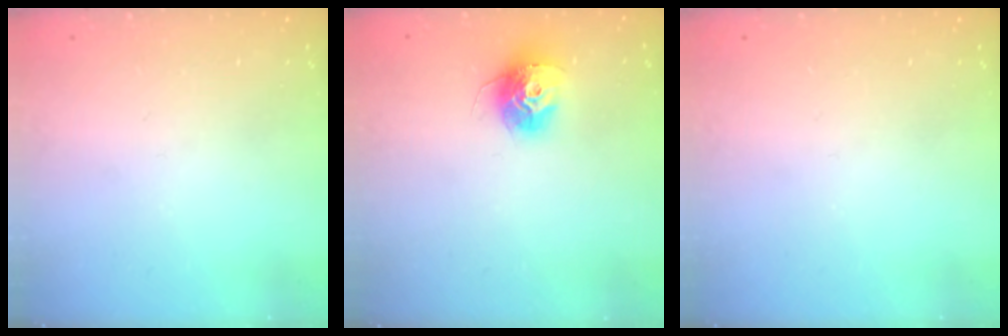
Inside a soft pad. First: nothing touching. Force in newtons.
{"total": 11.8, "press": 11.8, "slide": 0.9}
{"total": 0.0}